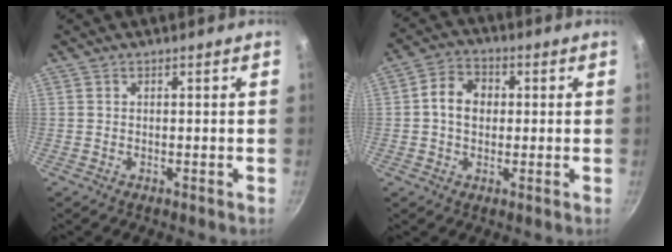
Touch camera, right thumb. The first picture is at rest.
{"total": 7.0, "force": [0.5, 5.5, 4.3], "torque": [-0.052, 0.014, -0.004]}